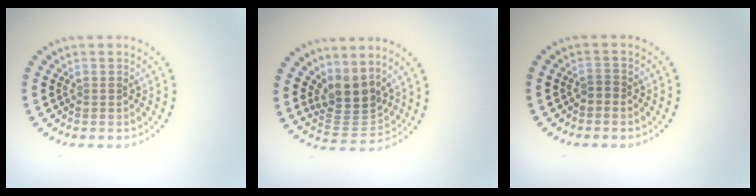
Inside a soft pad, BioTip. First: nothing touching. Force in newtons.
{"total": 3.7, "press": 3.0, "slide": 2.1}
{"total": 0.8, "press": 0.6, "slide": 0.5}